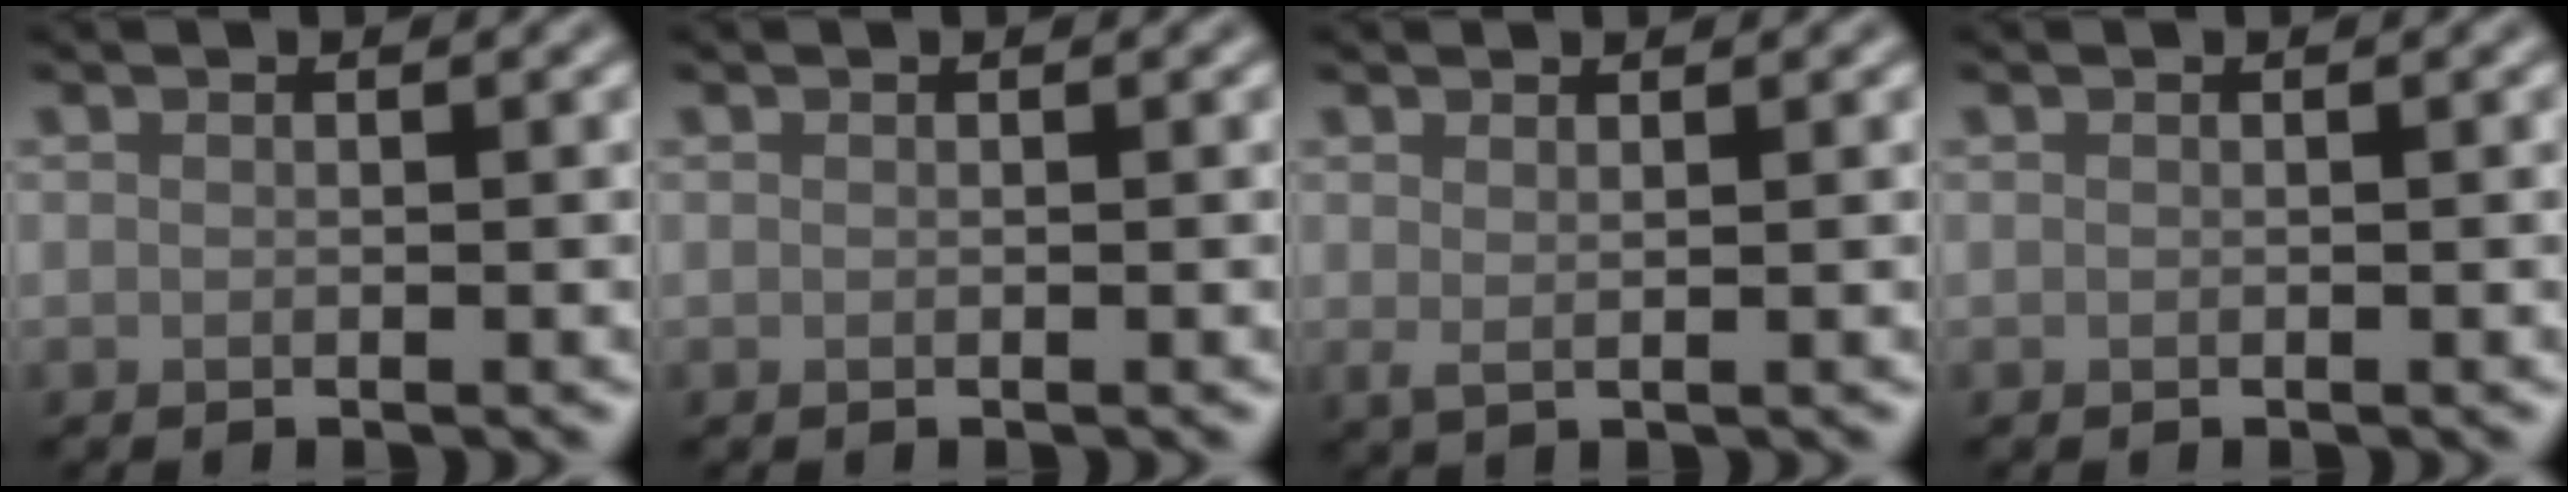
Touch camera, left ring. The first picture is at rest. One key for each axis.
{"total": 0.0}
{"total": 1.2, "fx": 0.6, "fy": 0.4, "fz": 1.0, "tx": -0.016, "ty": -0.003, "tz": 0.009}
{"total": 0.0}